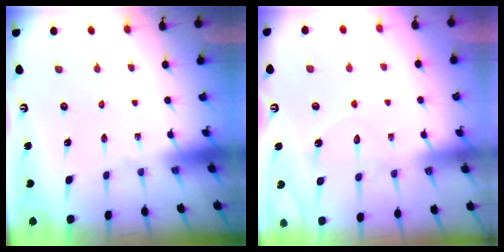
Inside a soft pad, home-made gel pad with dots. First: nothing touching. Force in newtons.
{"total": 9.3, "press": 9.3, "slide": 0.8}